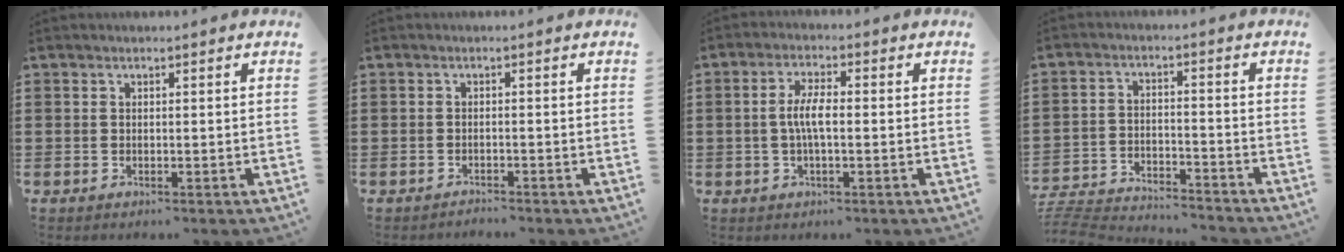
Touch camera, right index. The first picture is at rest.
{"total": 1.0, "force": [-1.0, 0.0, 0.0], "torque": [-0.002, 0.002, -0.022]}
{"total": 4.3, "force": [-0.4, 1.2, 4.1], "torque": [-0.087, 0.000, -0.014]}
{"total": 4.8, "force": [-4.7, 0.2, 0.7], "torque": [-0.028, -0.004, -0.103]}